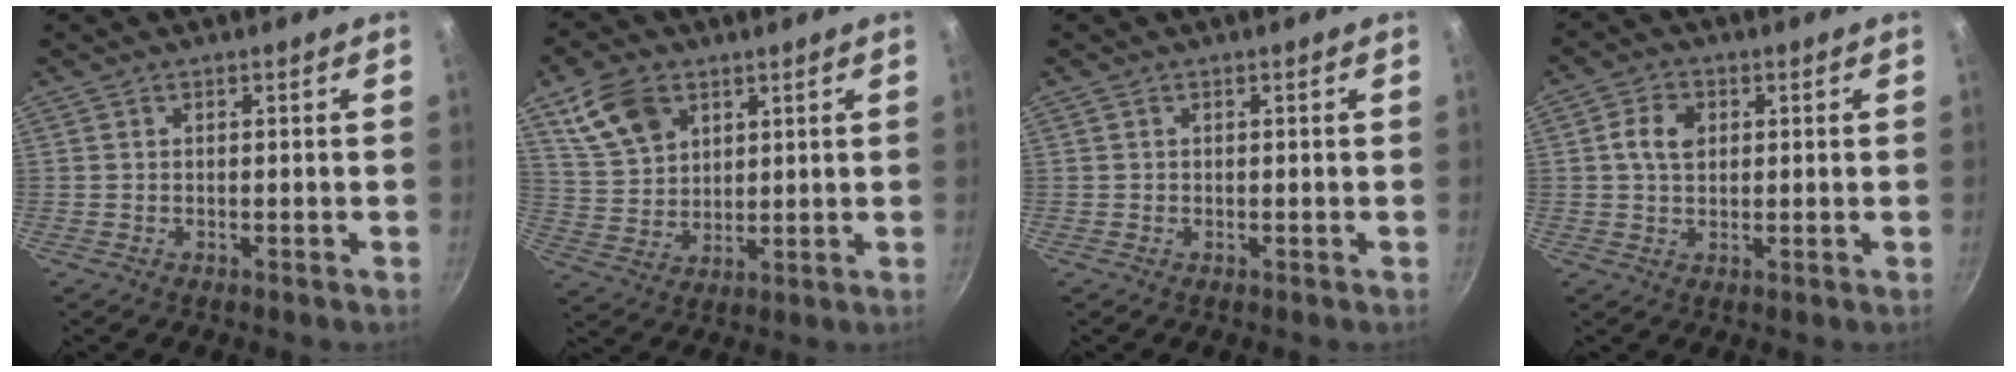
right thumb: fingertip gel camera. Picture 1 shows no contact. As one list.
[{"total": 10.9, "force": [5.5, 7.4, 5.8], "torque": [-0.094, -0.014, 0.116]}, {"total": 0.0}, {"total": 5.3, "force": [1.1, 3.8, 3.6], "torque": [-0.055, 0.005, 0.016]}]